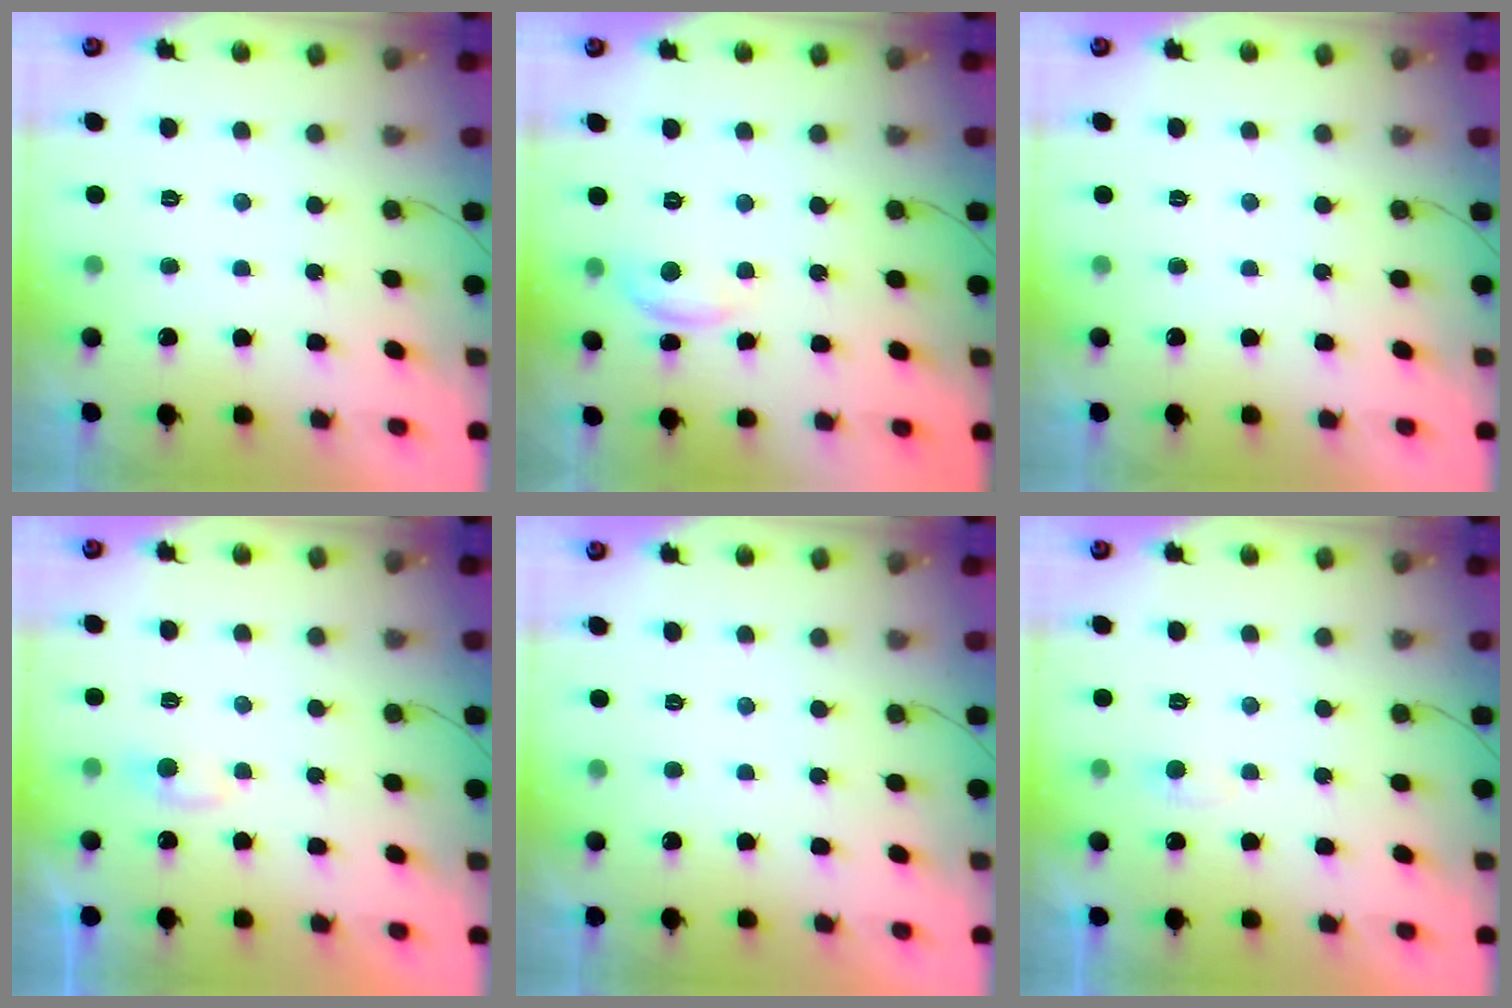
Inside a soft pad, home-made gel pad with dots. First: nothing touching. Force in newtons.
{"total": 6.5, "press": 6.5, "slide": 0.3}
{"total": 0.0}
{"total": 3.4, "press": 3.4, "slide": 0.5}
{"total": 0.0}
{"total": 2.7, "press": 2.7, "slide": 0.2}